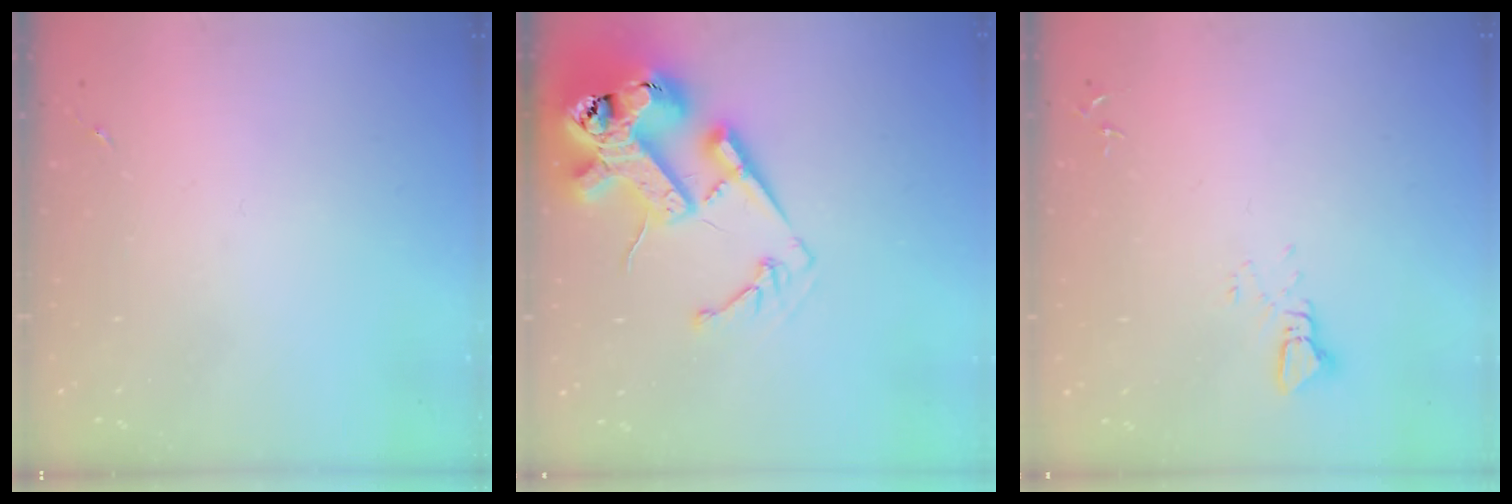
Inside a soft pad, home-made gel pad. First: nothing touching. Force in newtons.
{"total": 24.1, "press": 23.9, "slide": 3.2}
{"total": 2.5, "press": 2.5, "slide": 0.1}